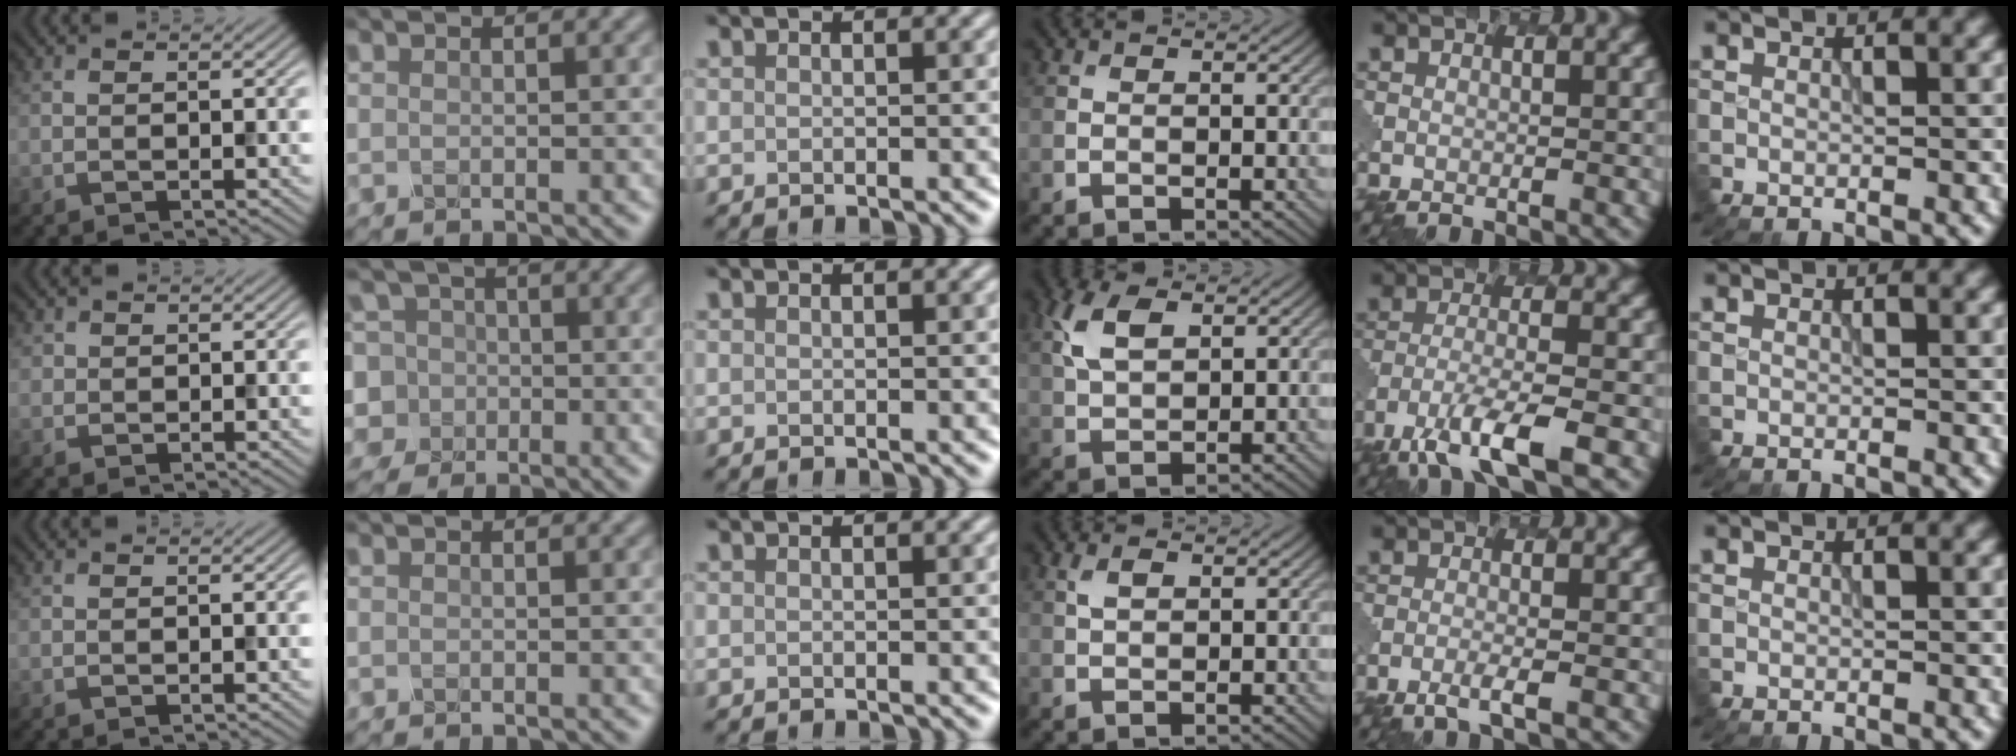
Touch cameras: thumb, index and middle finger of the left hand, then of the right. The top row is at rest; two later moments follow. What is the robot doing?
{"motion": "extract", "object": "pen bag"}